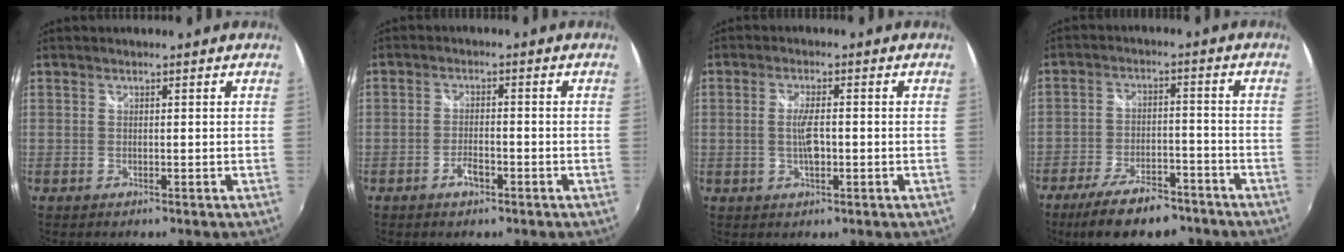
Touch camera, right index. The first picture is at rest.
{"total": 3.2, "force": [-2.0, 1.2, 2.2], "torque": [-0.051, 0.000, -0.037]}
{"total": 3.9, "force": [-0.6, 1.0, 3.8], "torque": [-0.070, -0.002, -0.008]}
{"total": 13.8, "force": [-10.6, 4.8, 7.3], "torque": [-0.154, -0.013, -0.167]}